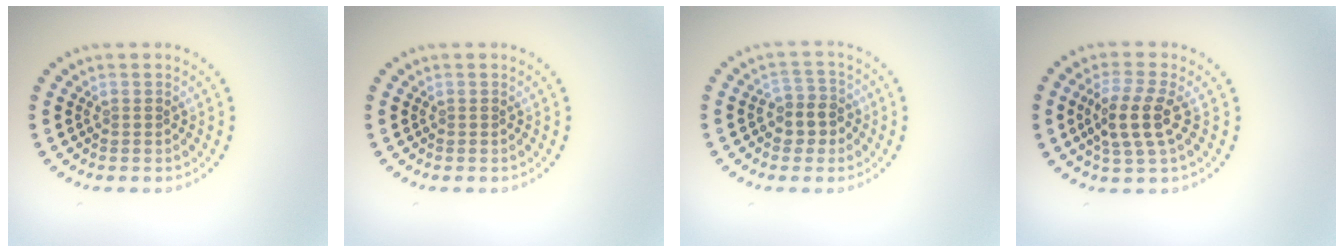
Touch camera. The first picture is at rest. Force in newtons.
{"total": 0.0}
{"total": 2.5, "press": 2.2, "slide": 1.0}
{"total": 3.6, "press": 3.3, "slide": 1.5}